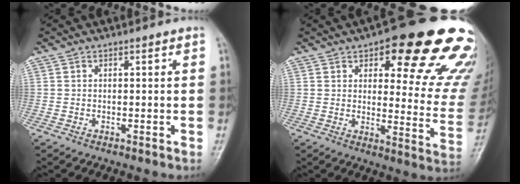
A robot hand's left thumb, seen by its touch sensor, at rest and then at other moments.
{"total": 24.2, "force": [14.4, 8.1, 17.6], "torque": [-0.170, -0.063, 0.176]}